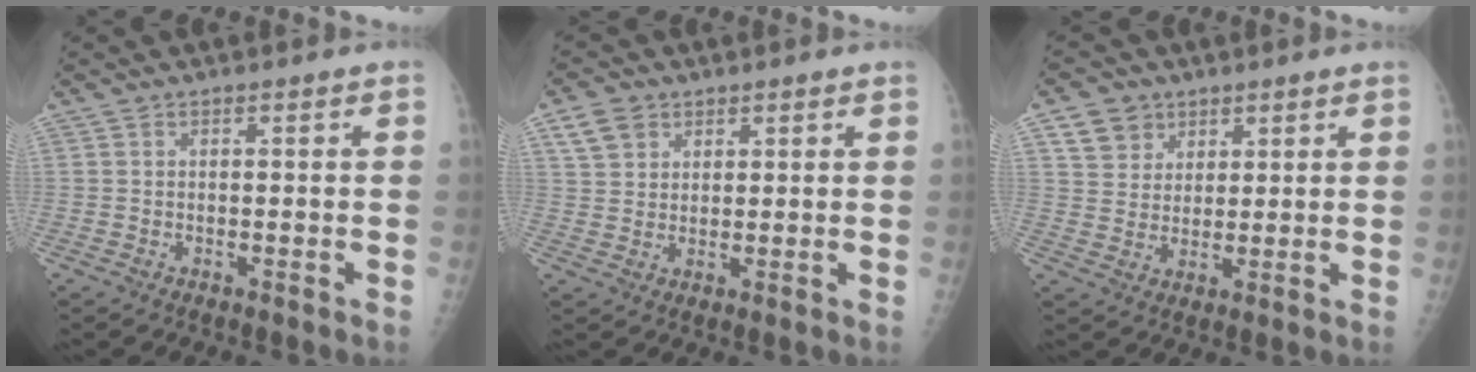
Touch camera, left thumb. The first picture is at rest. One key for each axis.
{"total": 5.3, "fx": 2.8, "fy": 3.9, "fz": 2.1, "tx": -0.025, "ty": -0.008, "tz": 0.056}
{"total": 6.3, "fx": 3.4, "fy": 5.1, "fz": 1.5, "tx": -0.004, "ty": -0.016, "tz": 0.065}